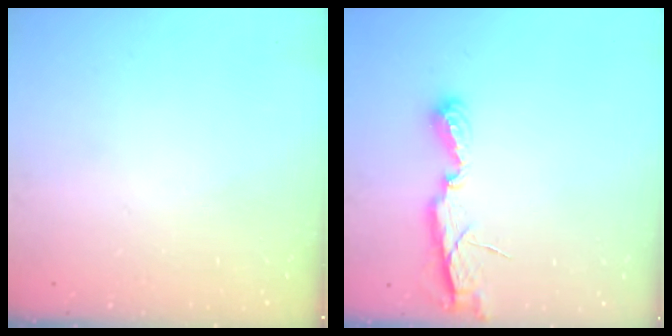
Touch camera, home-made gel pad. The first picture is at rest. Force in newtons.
{"total": 6.9, "press": 6.9, "slide": 0.1}